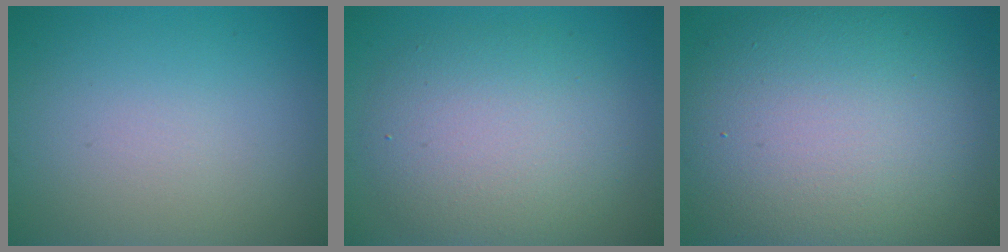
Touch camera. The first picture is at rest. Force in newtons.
{"total": 6.1, "press": 6.1, "slide": 0.1}
{"total": 13.3, "press": 13.2, "slide": 1.3}